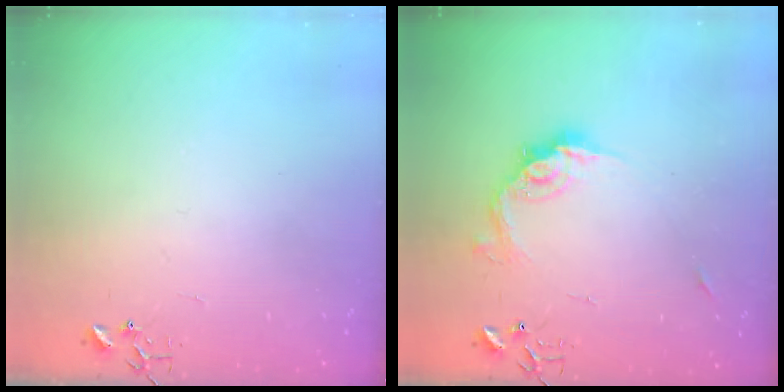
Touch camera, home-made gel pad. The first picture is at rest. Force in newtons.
{"total": 13.4, "press": 13.4, "slide": 1.1}